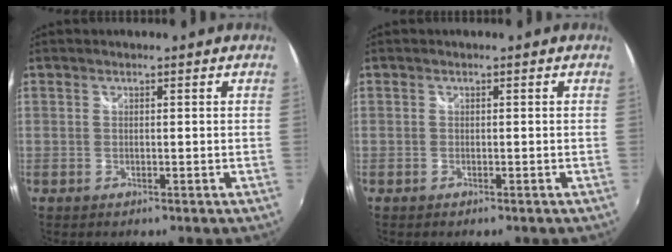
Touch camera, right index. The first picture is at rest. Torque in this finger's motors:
{"motor_torque": [0.15, -0.13, 0.07, 0.01]}